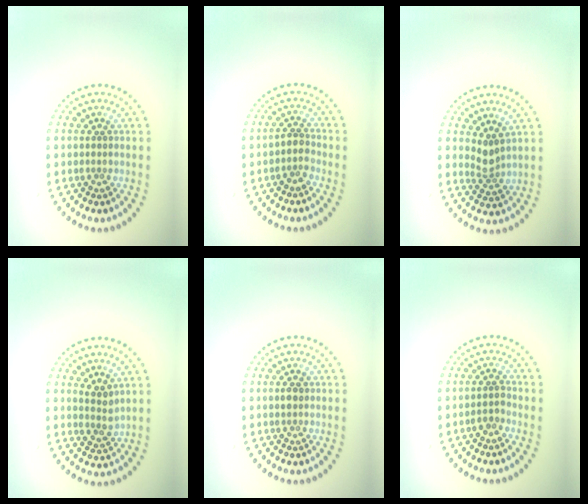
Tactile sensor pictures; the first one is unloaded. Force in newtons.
{"total": 1.8, "press": 1.4, "slide": 1.1}
{"total": 2.0, "press": 1.3, "slide": 1.5}
{"total": 2.1, "press": 1.8, "slide": 1.1}
{"total": 1.0, "press": 1.0, "slide": 0.3}
{"total": 1.4, "press": 1.1, "slide": 0.9}